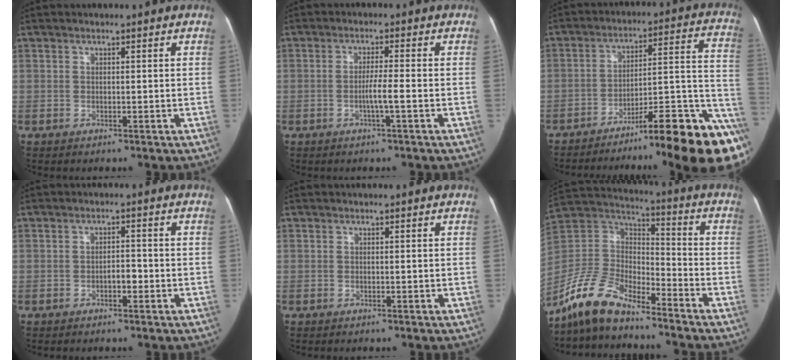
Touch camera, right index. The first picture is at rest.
{"total": 3.5, "force": [-1.2, -0.2, 3.2], "torque": [-0.058, -0.001, -0.022]}
{"total": 23.4, "force": [-16.1, 1.1, 17.0], "torque": [-0.128, 0.030, -0.237]}
{"total": 2.4, "force": [-0.9, 1.2, 1.8], "torque": [-0.027, 0.007, -0.014]}
{"total": 0.0}
{"total": 12.9, "force": [-10.5, 4.9, 5.6], "torque": [-0.124, 0.026, -0.205]}